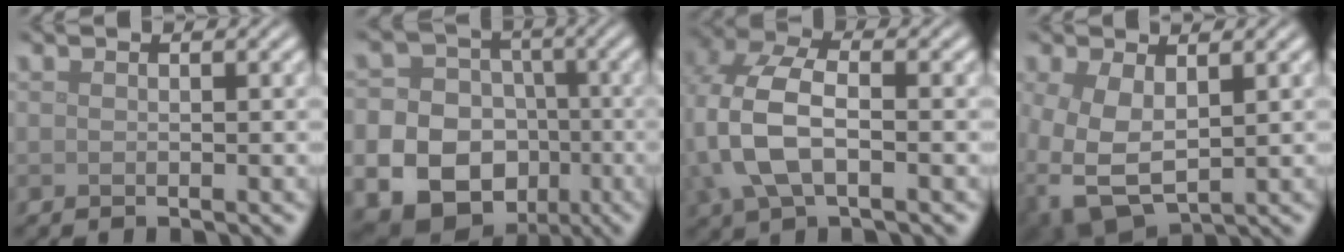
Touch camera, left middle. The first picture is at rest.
{"total": 21.1, "force": [-7.1, 19.1, 5.4], "torque": [-0.141, -0.044, -0.131]}
{"total": 6.9, "force": [-0.5, 4.1, 5.5], "torque": [-0.135, 0.005, -0.016]}
{"total": 6.6, "force": [-0.7, 4.3, 5.0], "torque": [-0.135, -0.026, 0.003]}